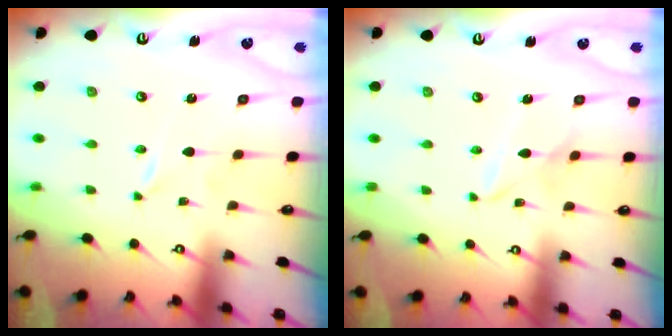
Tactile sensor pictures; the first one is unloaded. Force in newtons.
{"total": 5.2, "press": 5.2, "slide": 0.5}